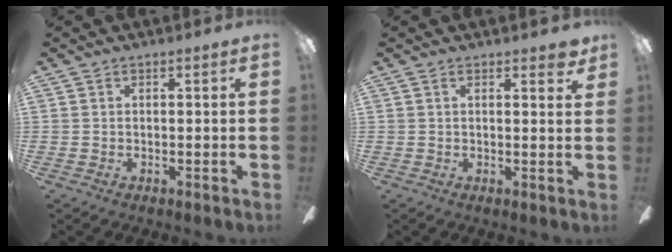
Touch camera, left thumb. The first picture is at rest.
{"total": 2.2, "force": [1.7, 0.7, 1.3], "torque": [-0.005, -0.006, 0.024]}